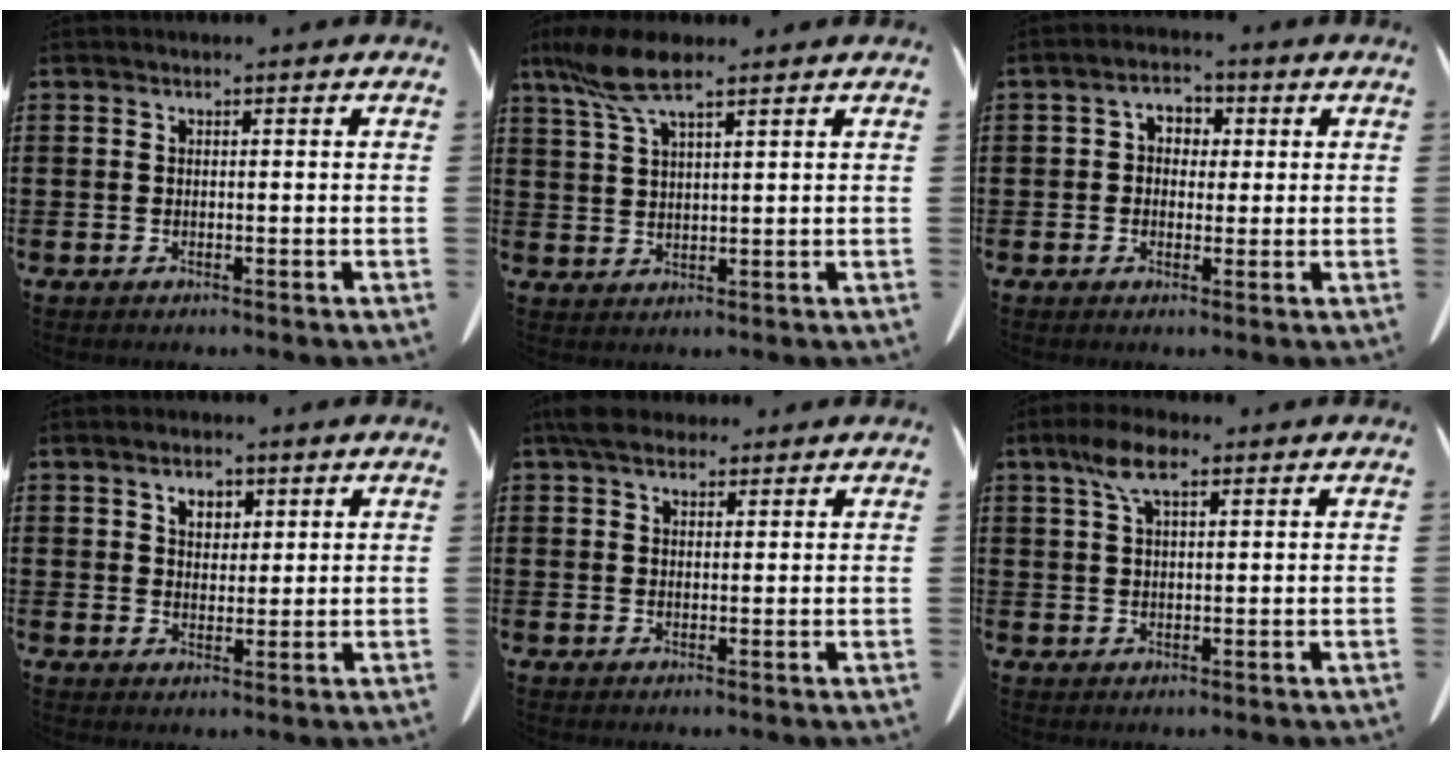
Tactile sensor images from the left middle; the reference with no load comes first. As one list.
[{"total": 7.4, "force": [5.2, 1.6, 5.1], "torque": [-0.128, -0.012, 0.091]}, {"total": 2.9, "force": [0.3, 2.5, 1.6], "torque": [-0.034, 0.009, -0.002]}, {"total": 3.6, "force": [2.1, 2.3, 1.9], "torque": [-0.030, 0.003, 0.033]}, {"total": 4.3, "force": [3.5, 1.7, 1.9], "torque": [-0.047, 0.001, 0.066]}, {"total": 5.9, "force": [3.1, 2.0, 4.6], "torque": [-0.099, 0.007, 0.055]}]